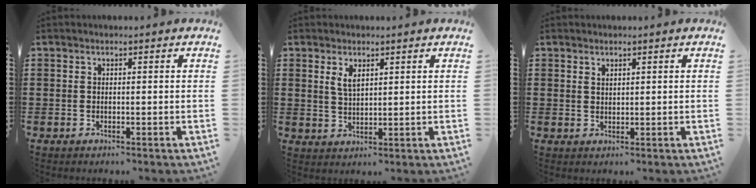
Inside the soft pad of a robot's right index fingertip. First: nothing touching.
{"total": 2.6, "force": [1.4, 1.1, 1.9], "torque": [-0.042, 0.002, 0.025]}
{"total": 0.9, "force": [0.8, 0.4, 0.2], "torque": [-0.006, 0.001, 0.014]}